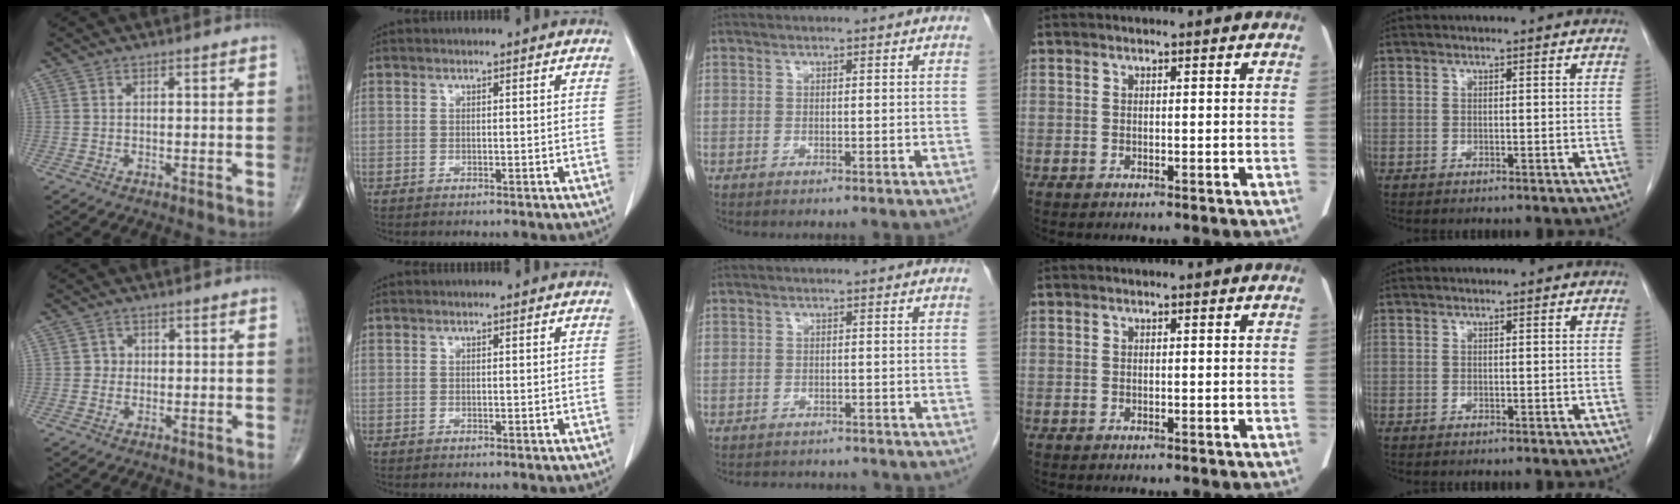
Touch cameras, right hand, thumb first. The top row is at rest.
{"thumb": {"total": 1.9, "force": [0.0, 1.8, 0.5], "torque": [0.005, 0.006, -0.005]}, "middle": {"total": 4.6, "force": [-4.2, 1.7, 0.6], "torque": [-0.005, 0.000, -0.056]}}